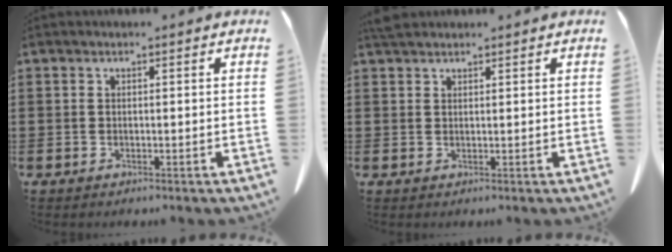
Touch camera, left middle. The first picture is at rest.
{"total": 1.7, "force": [1.6, 0.4, 0.5], "torque": [-0.014, 0.001, 0.032]}